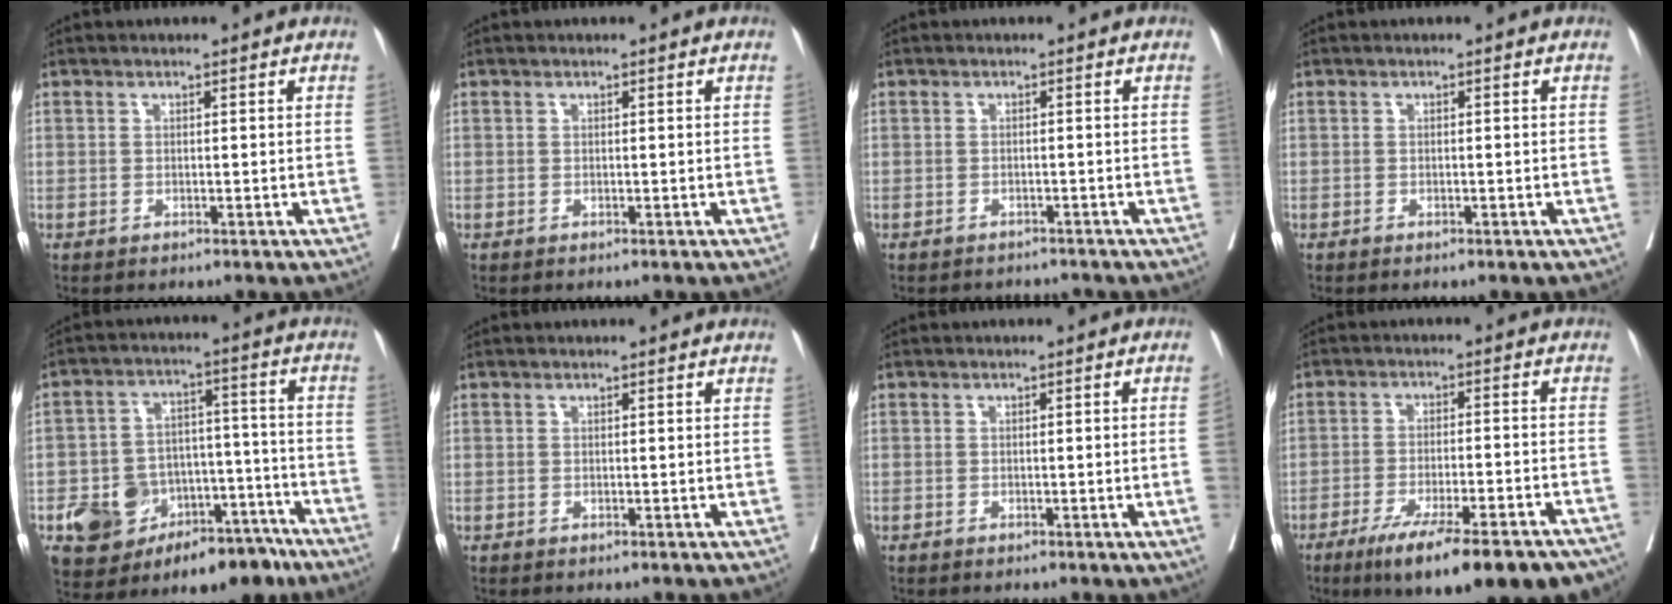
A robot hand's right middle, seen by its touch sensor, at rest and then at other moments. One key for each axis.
{"total": 0.0}
{"total": 3.6, "fx": -3.4, "fy": 1.0, "fz": -0.2, "tx": 0.008, "ty": -0.004, "tz": -0.048}
{"total": 0.7, "fx": -0.5, "fy": 0.3, "fz": 0.4, "tx": -0.010, "ty": -0.001, "tz": -0.004}
{"total": 16.4, "fx": -10.1, "fy": 9.7, "fz": 8.6, "tx": -0.119, "ty": 0.055, "tz": -0.146}
{"total": 0.0}
{"total": 1.9, "fx": -0.5, "fy": -0.4, "fz": 1.8, "tx": -0.025, "ty": 0.004, "tz": -0.004}
{"total": 19.1, "fx": -14.4, "fy": 3.1, "fz": 12.2, "tx": -0.130, "ty": -0.011, "tz": -0.205}